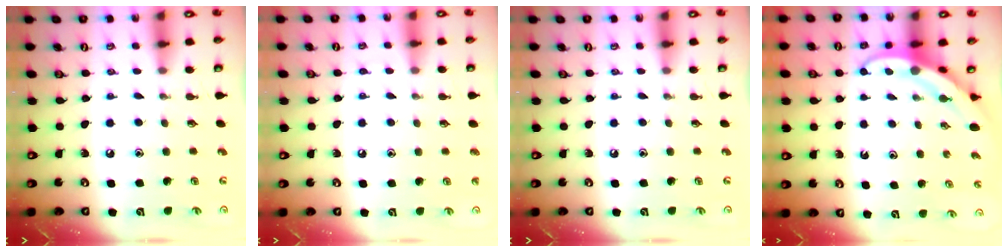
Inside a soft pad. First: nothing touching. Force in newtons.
{"total": 4.9, "press": 4.9, "slide": 0.5}
{"total": 0.0}
{"total": 4.0, "press": 4.0, "slide": 0.7}